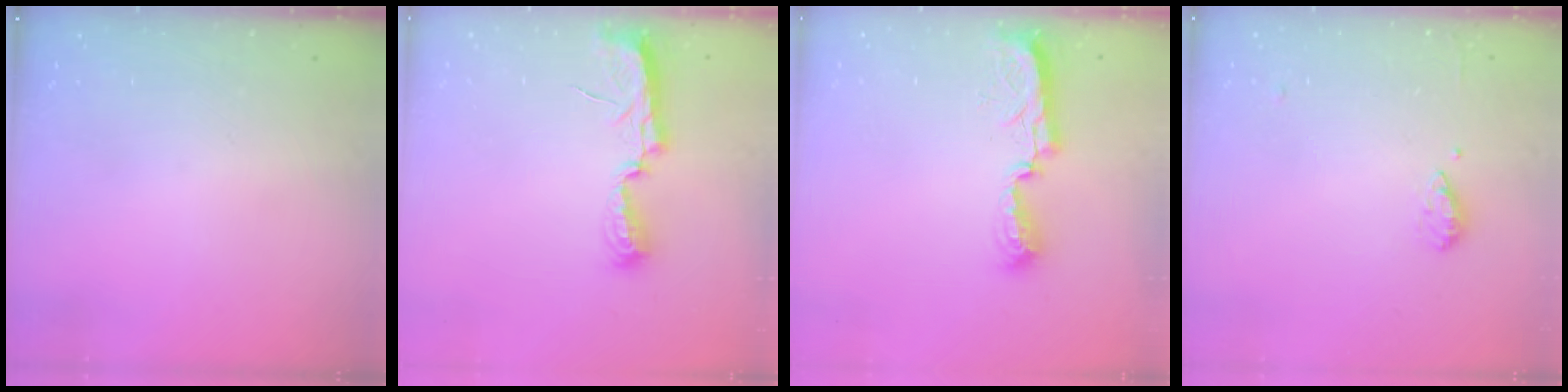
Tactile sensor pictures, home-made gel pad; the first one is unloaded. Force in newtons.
{"total": 7.4, "press": 7.3, "slide": 0.6}
{"total": 8.3, "press": 8.3, "slide": 0.9}
{"total": 6.1, "press": 6.0, "slide": 0.7}